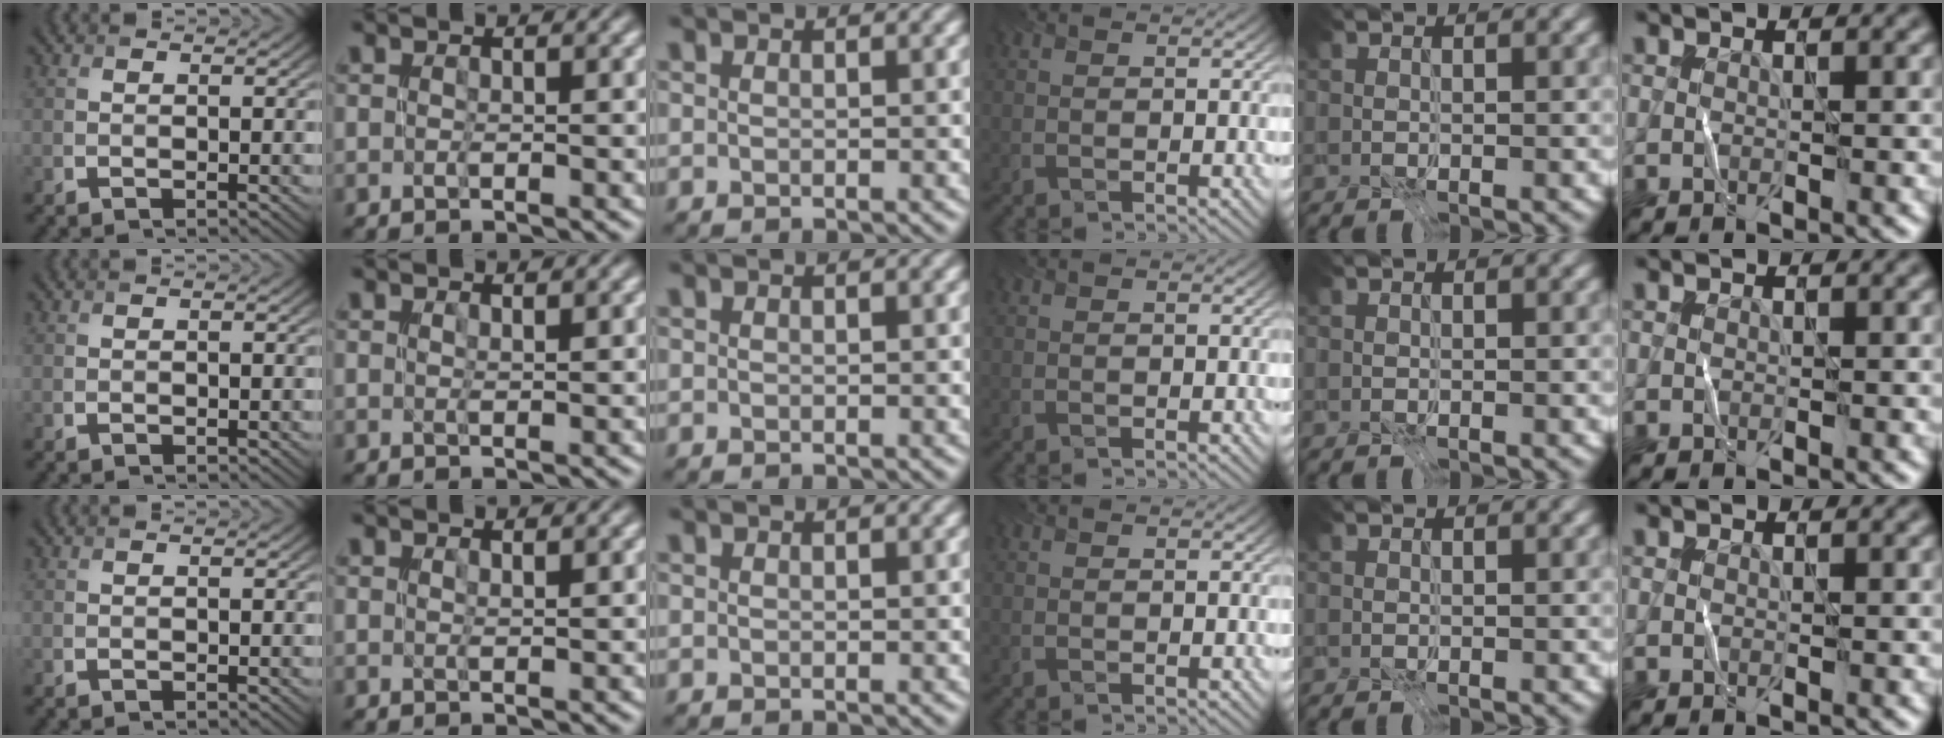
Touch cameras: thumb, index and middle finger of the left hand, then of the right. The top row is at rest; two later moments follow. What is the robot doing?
{"motion": "fold", "object": "receipt paper"}